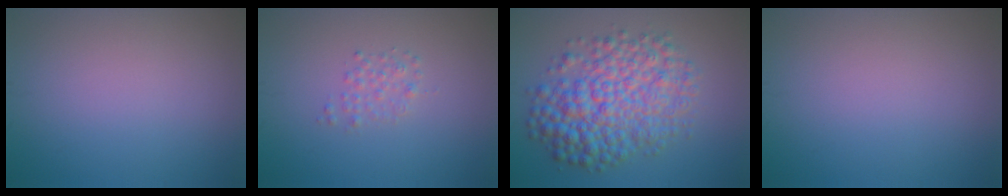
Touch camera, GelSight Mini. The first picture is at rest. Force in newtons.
{"total": 1.2, "press": 1.2, "slide": 0.0}
{"total": 8.2, "press": 8.2, "slide": 0.1}
{"total": 0.0}